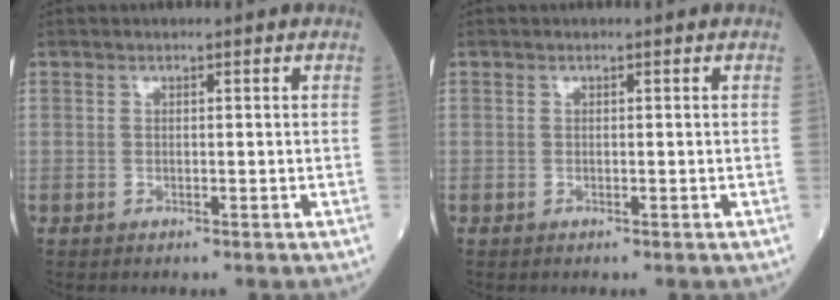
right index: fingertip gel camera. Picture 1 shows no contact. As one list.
[{"total": 0.0}]